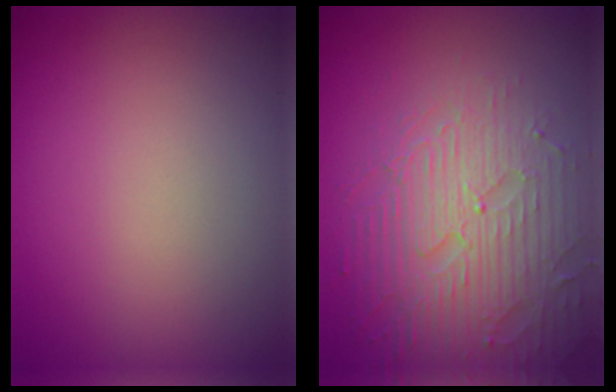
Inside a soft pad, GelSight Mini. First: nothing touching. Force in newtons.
{"total": 6.2, "press": 5.2, "slide": 3.4}